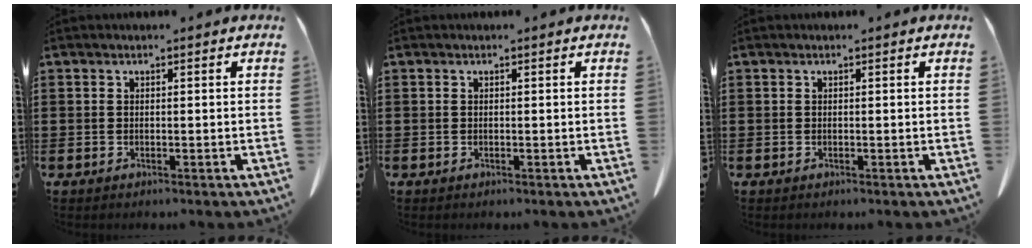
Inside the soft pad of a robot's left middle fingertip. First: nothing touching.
{"total": 0.0}
{"total": 0.0}